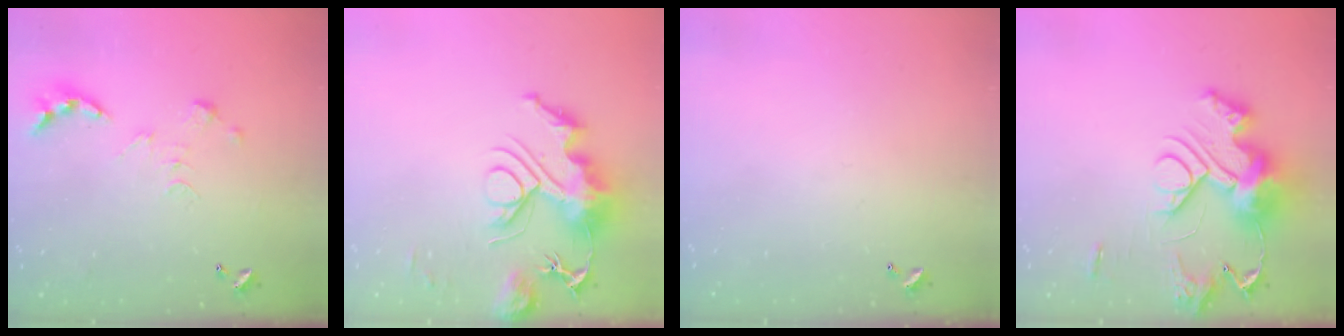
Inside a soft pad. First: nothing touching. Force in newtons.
{"total": 13.8, "press": 13.7, "slide": 0.8}
{"total": 0.0}
{"total": 18.2, "press": 18.1, "slide": 0.9}